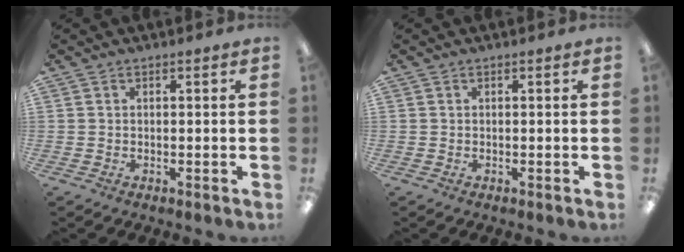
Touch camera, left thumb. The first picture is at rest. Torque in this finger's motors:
{"motor_torque": [-0.09, 0.09, -0.05, 0.05, 0.01]}